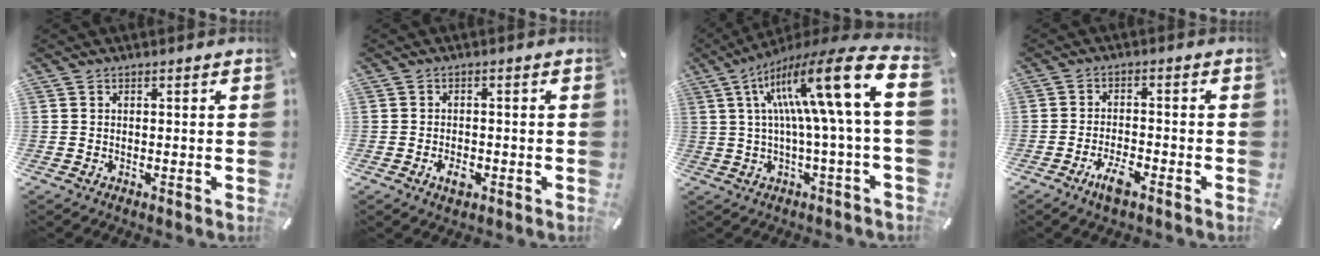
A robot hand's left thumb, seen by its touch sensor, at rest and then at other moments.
{"total": 3.4, "force": [-1.6, 1.8, 2.3], "torque": [-0.047, 0.004, -0.028]}
{"total": 22.0, "force": [5.7, 2.4, 21.1], "torque": [-0.369, -0.041, 0.073]}
{"total": 5.1, "force": [-3.4, 1.6, 3.5], "torque": [-0.073, 0.011, -0.064]}